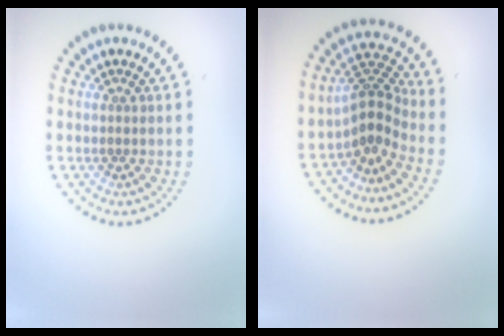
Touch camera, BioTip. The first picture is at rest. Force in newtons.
{"total": 3.5, "press": 2.5, "slide": 2.5}